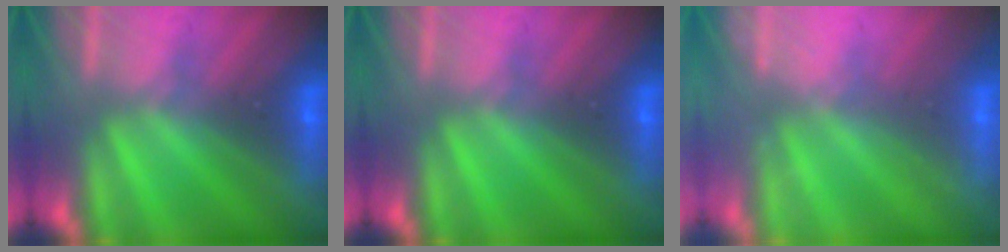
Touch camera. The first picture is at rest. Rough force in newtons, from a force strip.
{"total": 0.0}
{"total": 2.4}